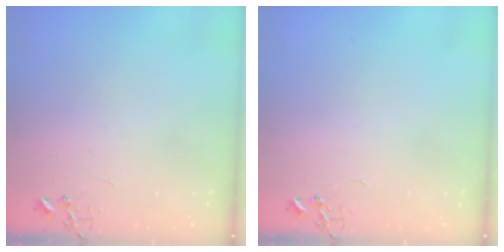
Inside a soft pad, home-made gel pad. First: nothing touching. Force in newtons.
{"total": 0.0}